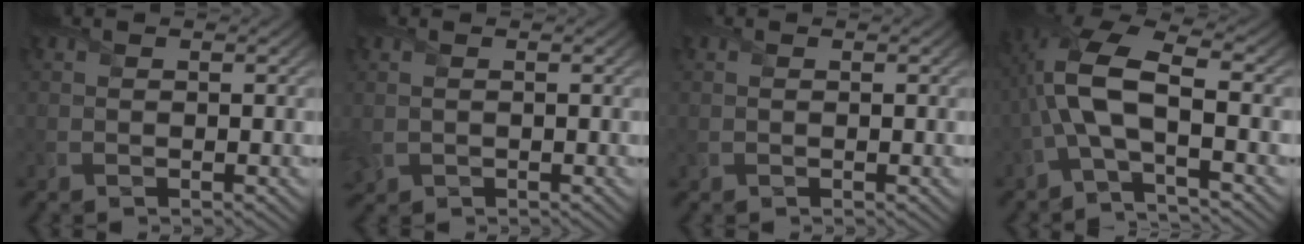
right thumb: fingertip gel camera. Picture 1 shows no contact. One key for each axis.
{"total": 1.8, "fx": -0.2, "fy": 1.5, "fz": 1.0, "tx": -0.033, "ty": -0.009, "tz": 0.000}
{"total": 0.0}
{"total": 9.0, "fx": -1.4, "fy": 3.2, "fz": 8.3, "tx": -0.188, "ty": 0.018, "tz": -0.040}